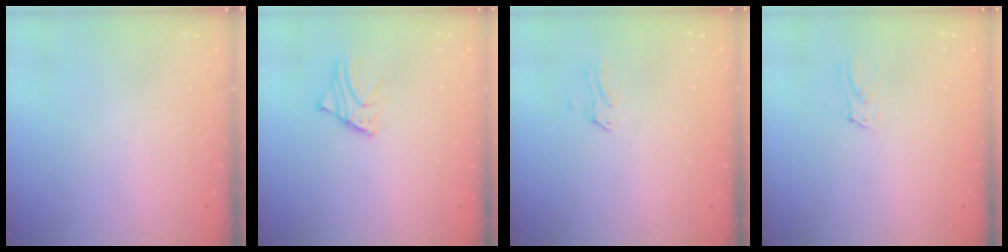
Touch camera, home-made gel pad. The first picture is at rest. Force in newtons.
{"total": 2.7, "press": 2.7, "slide": 0.4}
{"total": 0.0}
{"total": 4.4, "press": 4.4, "slide": 0.4}